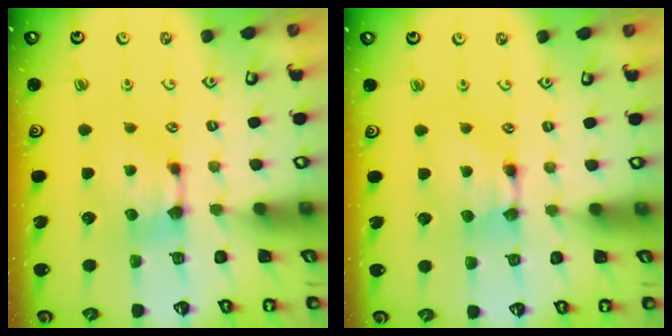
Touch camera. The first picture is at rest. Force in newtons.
{"total": 1.6, "press": 1.6, "slide": 0.2}